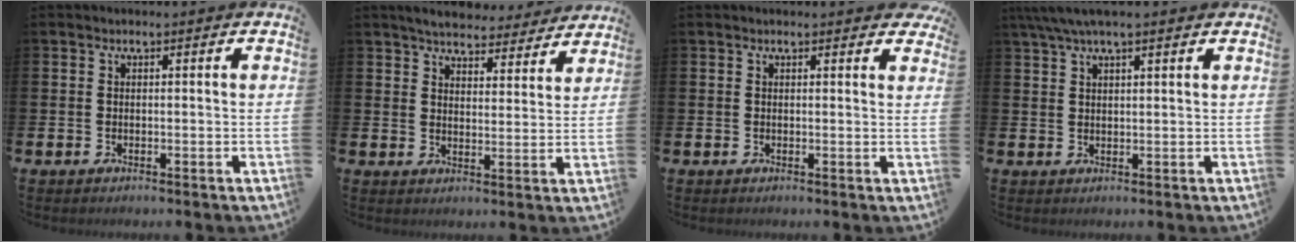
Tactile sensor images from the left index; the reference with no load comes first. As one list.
[{"total": 5.0, "force": [4.9, 1.0, 0.5], "torque": [-0.022, -0.033, 0.084]}, {"total": 0.8, "force": [0.8, 0.3, 0.0], "torque": [0.011, -0.002, 0.011]}, {"total": 4.0, "force": [3.1, 0.7, 2.5], "torque": [-0.055, 0.001, 0.058]}]